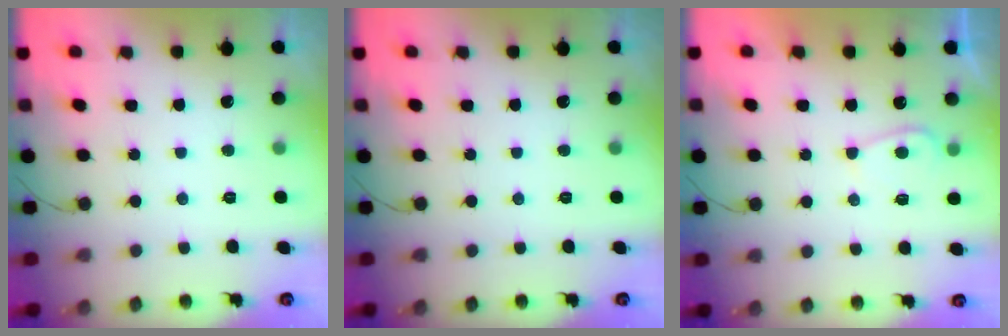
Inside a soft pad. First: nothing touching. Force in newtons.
{"total": 0.0}
{"total": 4.6, "press": 4.6, "slide": 0.5}